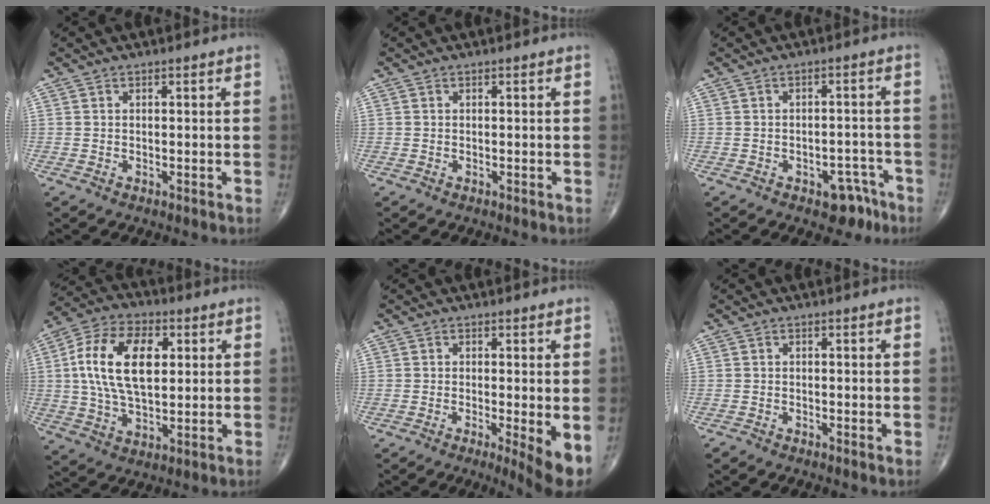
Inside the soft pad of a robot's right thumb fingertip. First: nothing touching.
{"total": 0.0}
{"total": 5.4, "force": [-3.4, 3.3, 2.6], "torque": [-0.009, 0.032, -0.039]}
{"total": 16.3, "force": [3.1, 9.1, 13.2], "torque": [-0.237, 0.008, 0.051]}
{"total": 5.9, "force": [-1.3, 1.0, 5.7], "torque": [-0.091, -0.019, -0.025]}
{"total": 0.6, "force": [-0.5, 0.1, 0.3], "torque": [-0.011, -0.004, -0.015]}